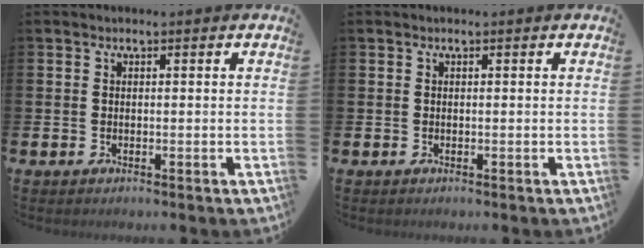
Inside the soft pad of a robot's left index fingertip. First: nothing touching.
{"total": 0.0}